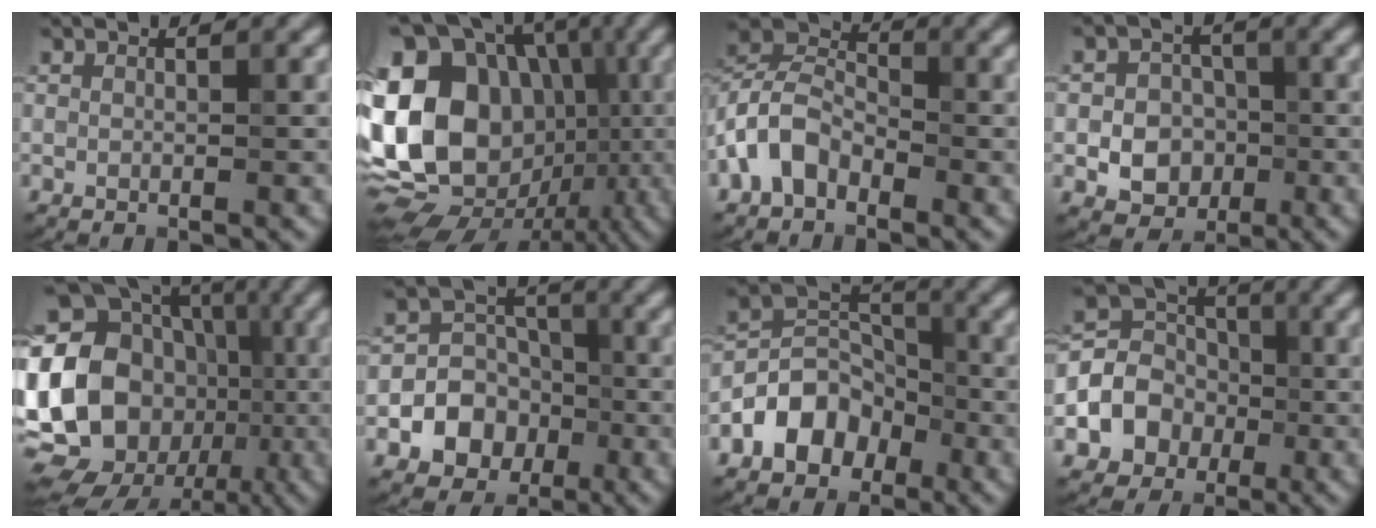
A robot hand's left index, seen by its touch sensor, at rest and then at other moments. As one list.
[{"total": 21.9, "force": [-0.2, 17.5, 13.2], "torque": [-0.240, 0.021, -0.023]}, {"total": 4.9, "force": [-2.8, 2.9, 2.8], "torque": [-0.061, 0.012, -0.069]}, {"total": 5.5, "force": [-1.5, 4.5, 2.7], "torque": [-0.021, 0.002, -0.044]}, {"total": 22.7, "force": [-3.7, 19.2, 11.5], "torque": [-0.213, 0.026, -0.107]}, {"total": 6.5, "force": [-2.2, 5.6, 2.4], "torque": [-0.018, 0.010, -0.061]}, {"total": 5.5, "force": [-2.9, 3.8, 2.7], "torque": [-0.035, 0.007, -0.060]}, {"total": 5.6, "force": [-1.5, 4.7, 2.6], "torque": [-0.046, 0.007, -0.042]}]